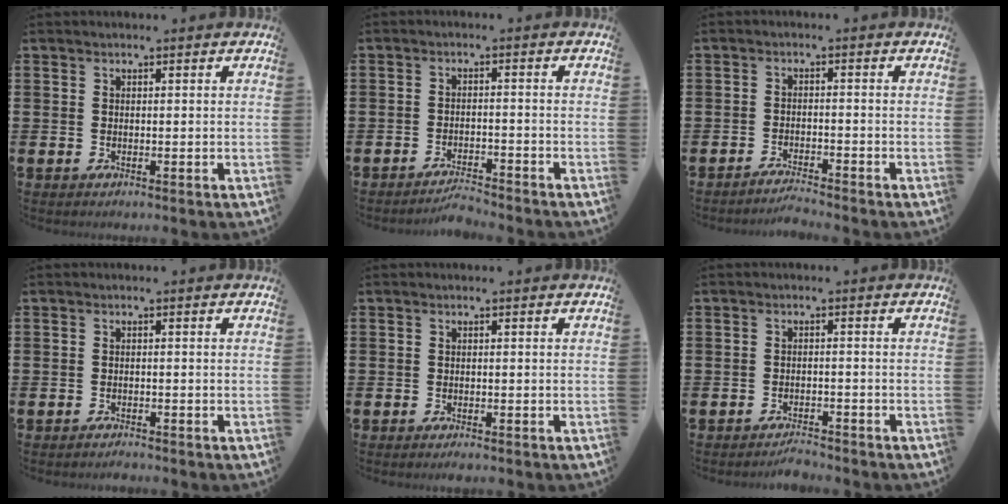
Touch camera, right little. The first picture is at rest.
{"total": 2.4, "force": [-2.4, 0.0, 0.3], "torque": [-0.010, 0.006, -0.050]}
{"total": 2.2, "force": [-2.2, -0.2, 0.4], "torque": [-0.007, 0.003, -0.044]}
{"total": 1.0, "force": [-1.0, 0.1, 0.1], "torque": [0.003, -0.006, -0.022]}
{"total": 0.6, "force": [-0.5, 0.1, 0.4], "torque": [-0.008, -0.003, -0.009]}
{"total": 1.8, "force": [-1.8, 0.1, 0.2], "torque": [-0.008, 0.004, -0.038]}